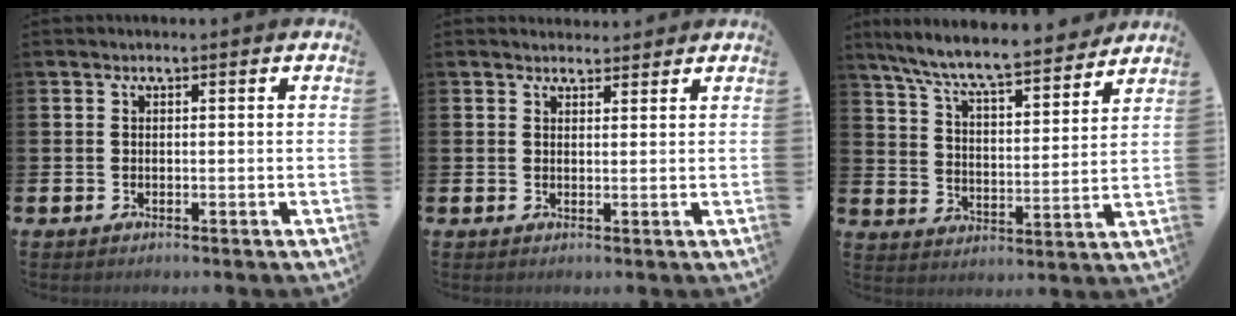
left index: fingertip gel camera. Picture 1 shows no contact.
{"total": 2.0, "force": [1.9, 0.5, 0.0], "torque": [0.008, -0.008, 0.034]}
{"total": 8.8, "force": [8.2, 0.8, 3.0], "torque": [-0.088, -0.064, 0.139]}